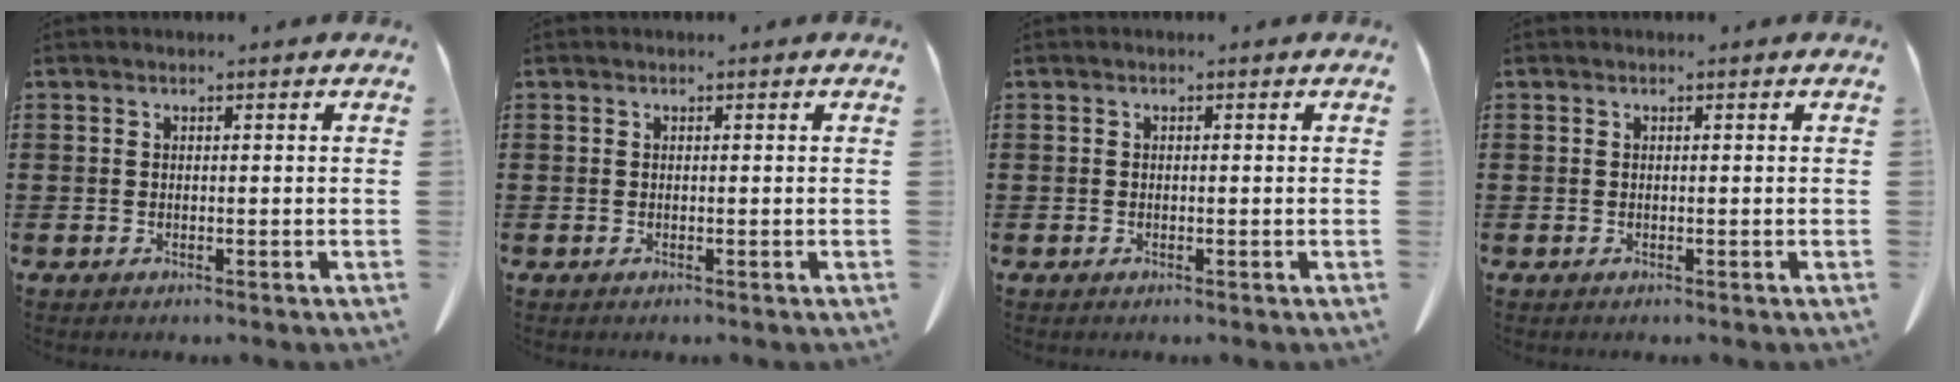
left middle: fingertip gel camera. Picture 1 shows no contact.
{"total": 0.0}
{"total": 0.0}
{"total": 0.0}